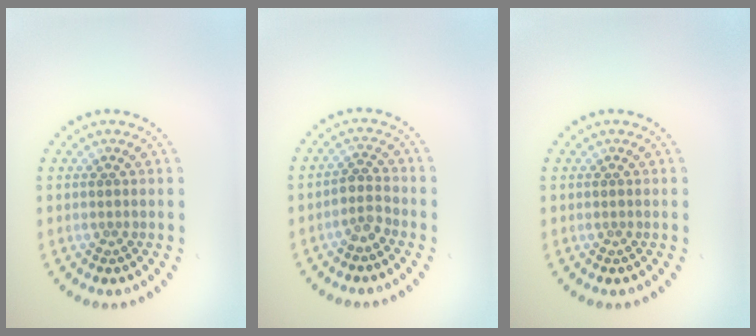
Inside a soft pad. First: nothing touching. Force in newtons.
{"total": 2.0, "press": 1.5, "slide": 1.3}
{"total": 0.0}